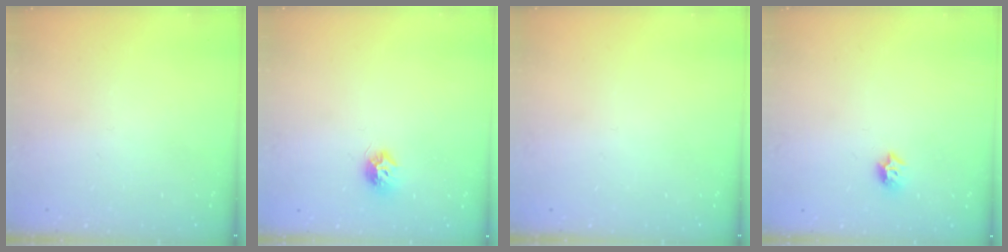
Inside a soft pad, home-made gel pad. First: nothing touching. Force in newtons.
{"total": 7.0, "press": 6.9, "slide": 0.5}
{"total": 0.0}
{"total": 6.3, "press": 6.3, "slide": 0.2}